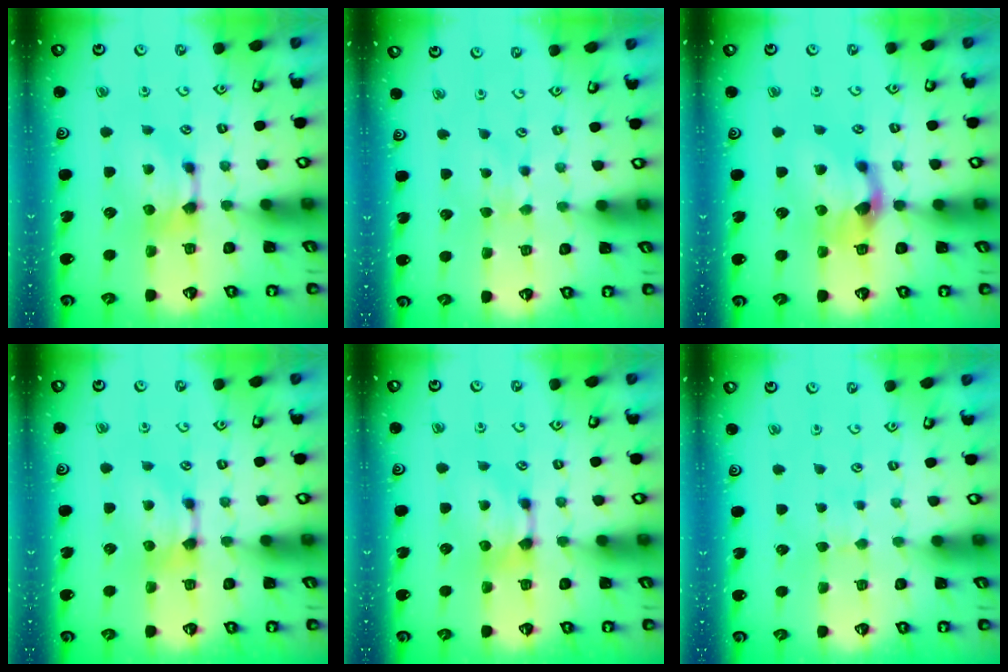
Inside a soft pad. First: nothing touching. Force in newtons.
{"total": 2.4, "press": 2.3, "slide": 0.5}
{"total": 2.9, "press": 2.2, "slide": 2.0}
{"total": 0.0}
{"total": 0.0}
{"total": 2.8, "press": 2.8, "slide": 0.2}